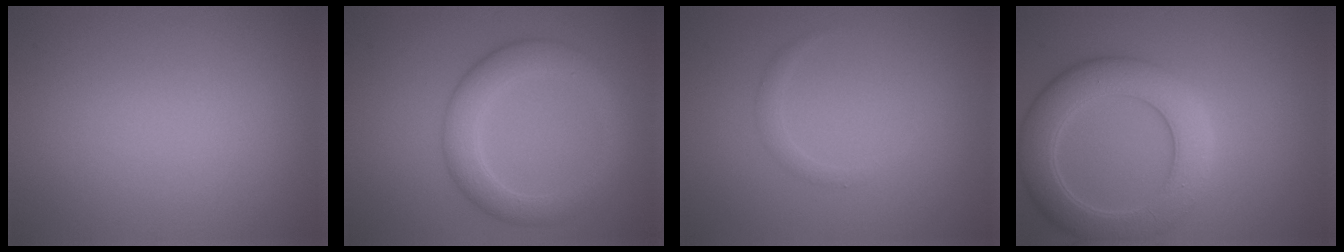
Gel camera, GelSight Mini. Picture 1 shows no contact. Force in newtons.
{"total": 4.4, "press": 4.4, "slide": 0.1}
{"total": 0.9, "press": 0.9, "slide": 0.1}
{"total": 6.7, "press": 6.6, "slide": 0.7}